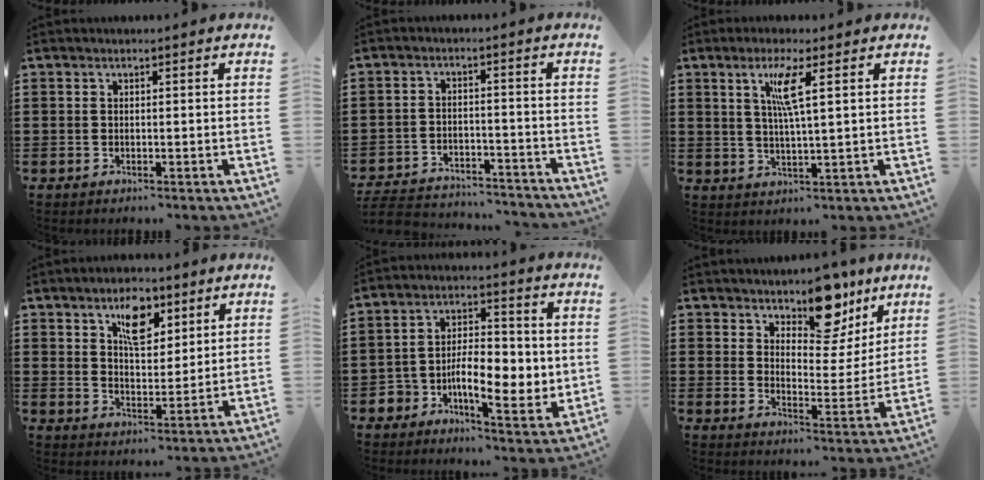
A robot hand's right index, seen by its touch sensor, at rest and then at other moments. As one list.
[{"total": 5.4, "force": [-5.3, 0.6, 0.9], "torque": [-0.026, 0.000, -0.110]}, {"total": 5.1, "force": [1.9, 0.2, 4.7], "torque": [-0.099, 0.001, 0.027]}, {"total": 7.0, "force": [4.0, 3.5, 4.5], "torque": [-0.078, 0.003, 0.066]}, {"total": 8.6, "force": [-2.2, 5.1, 6.6], "torque": [-0.110, 0.002, -0.043]}, {"total": 11.3, "force": [8.7, 4.8, 5.3], "torque": [-0.078, -0.041, 0.155]}]